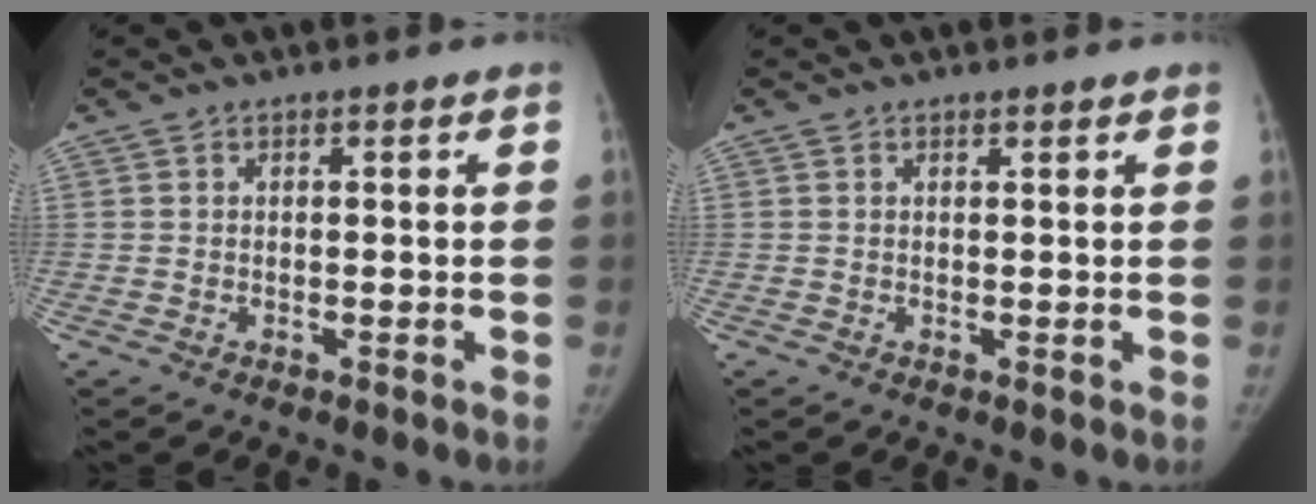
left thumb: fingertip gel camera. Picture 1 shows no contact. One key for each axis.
{"total": 0.7, "fx": 0.6, "fy": 0.2, "fz": 0.3, "tx": -0.007, "ty": -0.004, "tz": 0.010}